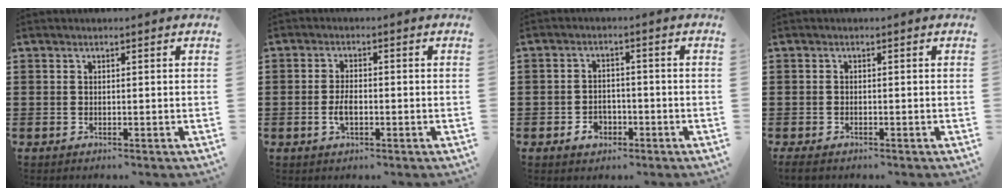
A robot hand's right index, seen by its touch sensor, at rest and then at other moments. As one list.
[{"total": 3.0, "force": [-0.7, 1.3, 2.5], "torque": [-0.055, 0.000, -0.015]}, {"total": 3.2, "force": [-1.6, 2.3, 1.5], "torque": [-0.033, 0.003, -0.032]}, {"total": 0.9, "force": [-0.7, 0.3, 0.5], "torque": [-0.018, -0.005, -0.016]}]